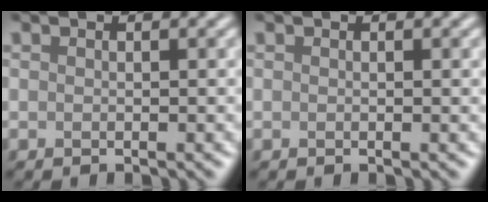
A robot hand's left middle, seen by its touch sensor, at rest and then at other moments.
{"total": 0.0}